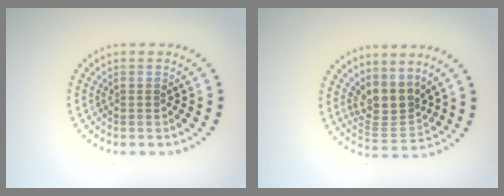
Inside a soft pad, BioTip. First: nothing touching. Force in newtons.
{"total": 3.5, "press": 2.6, "slide": 2.4}